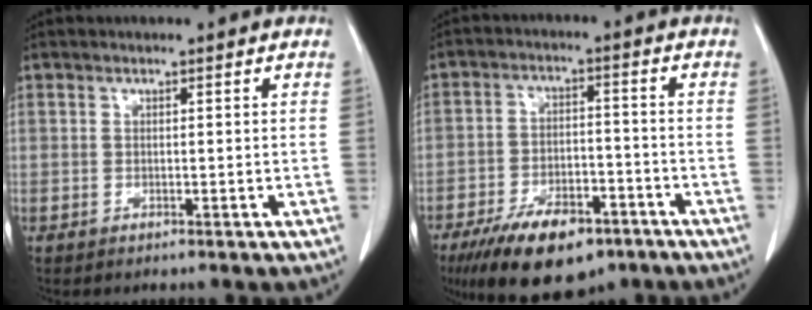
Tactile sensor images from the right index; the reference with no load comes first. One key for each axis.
{"total": 13.5, "fx": -8.8, "fy": 5.9, "fz": 8.3, "tx": -0.140, "ty": -0.007, "tz": -0.142}